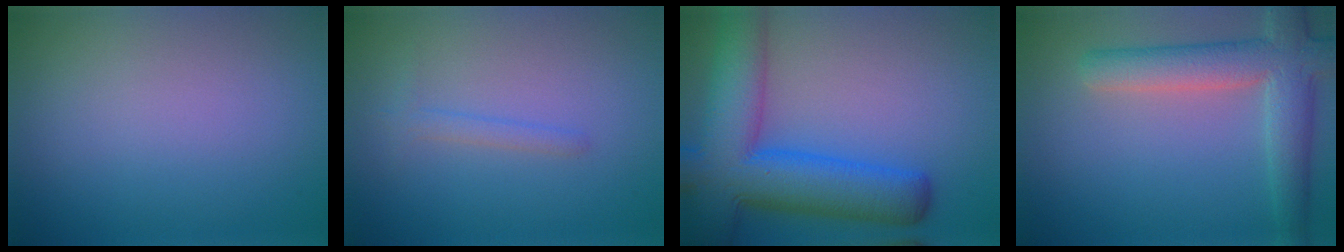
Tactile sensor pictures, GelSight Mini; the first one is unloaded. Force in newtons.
{"total": 1.2, "press": 1.2, "slide": 0.0}
{"total": 11.5, "press": 11.5, "slide": 0.6}
{"total": 6.0, "press": 6.0, "slide": 0.6}